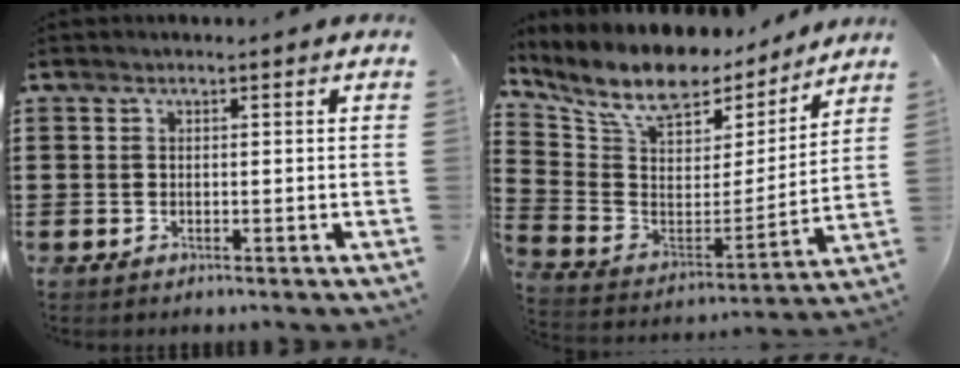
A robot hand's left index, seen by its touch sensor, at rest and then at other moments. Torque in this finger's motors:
{"motor_torque": [2.14, 0.00, 0.86, 0.21]}